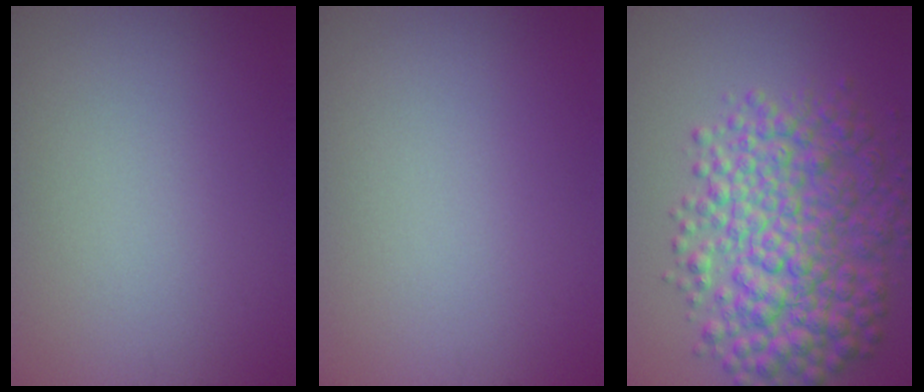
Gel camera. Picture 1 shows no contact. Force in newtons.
{"total": 0.0}
{"total": 8.8, "press": 8.8, "slide": 0.1}